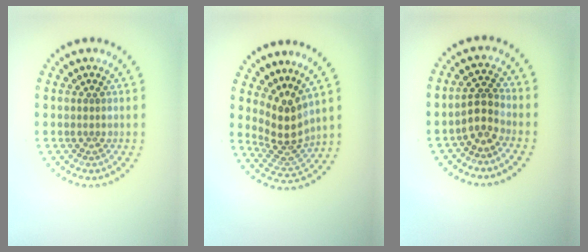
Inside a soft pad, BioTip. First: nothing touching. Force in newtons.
{"total": 3.6, "press": 2.5, "slide": 2.5}
{"total": 2.3, "press": 2.0, "slide": 1.1}